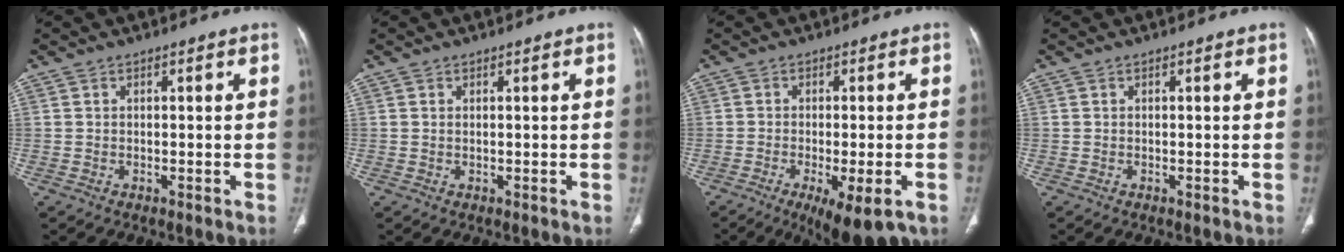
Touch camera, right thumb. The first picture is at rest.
{"total": 0.0}
{"total": 9.3, "force": [-4.1, 2.7, 7.9], "torque": [-0.119, -0.010, -0.058]}
{"total": 0.0}